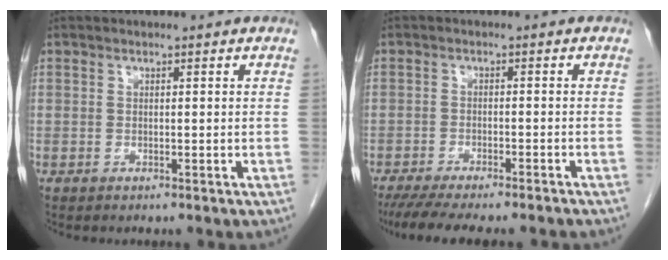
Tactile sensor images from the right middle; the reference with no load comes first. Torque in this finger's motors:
{"motor_torque": [0.73, -0.52, 0.19, 0.11]}